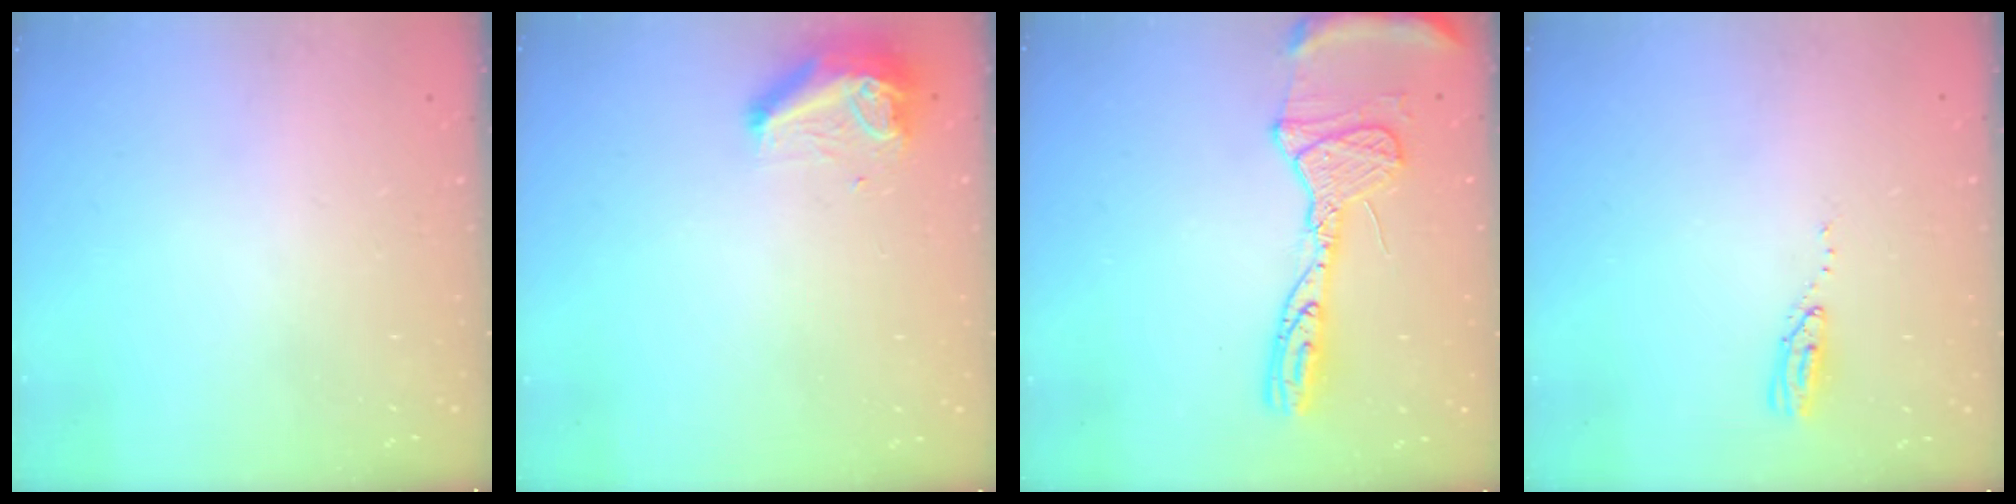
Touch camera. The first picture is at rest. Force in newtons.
{"total": 9.3, "press": 9.3, "slide": 0.7}
{"total": 17.6, "press": 17.5, "slide": 1.7}
{"total": 3.8, "press": 3.8, "slide": 0.2}